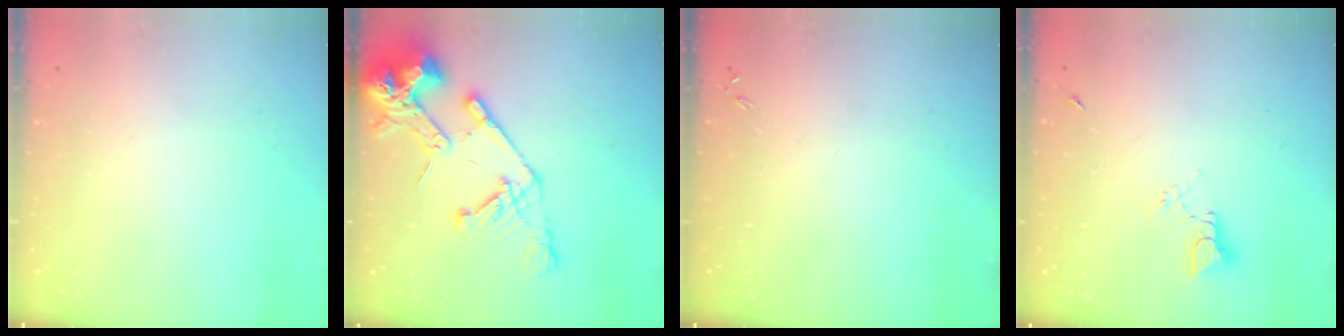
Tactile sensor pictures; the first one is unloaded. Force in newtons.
{"total": 17.6, "press": 17.5, "slide": 2.1}
{"total": 0.0}
{"total": 3.9, "press": 3.9, "slide": 0.3}